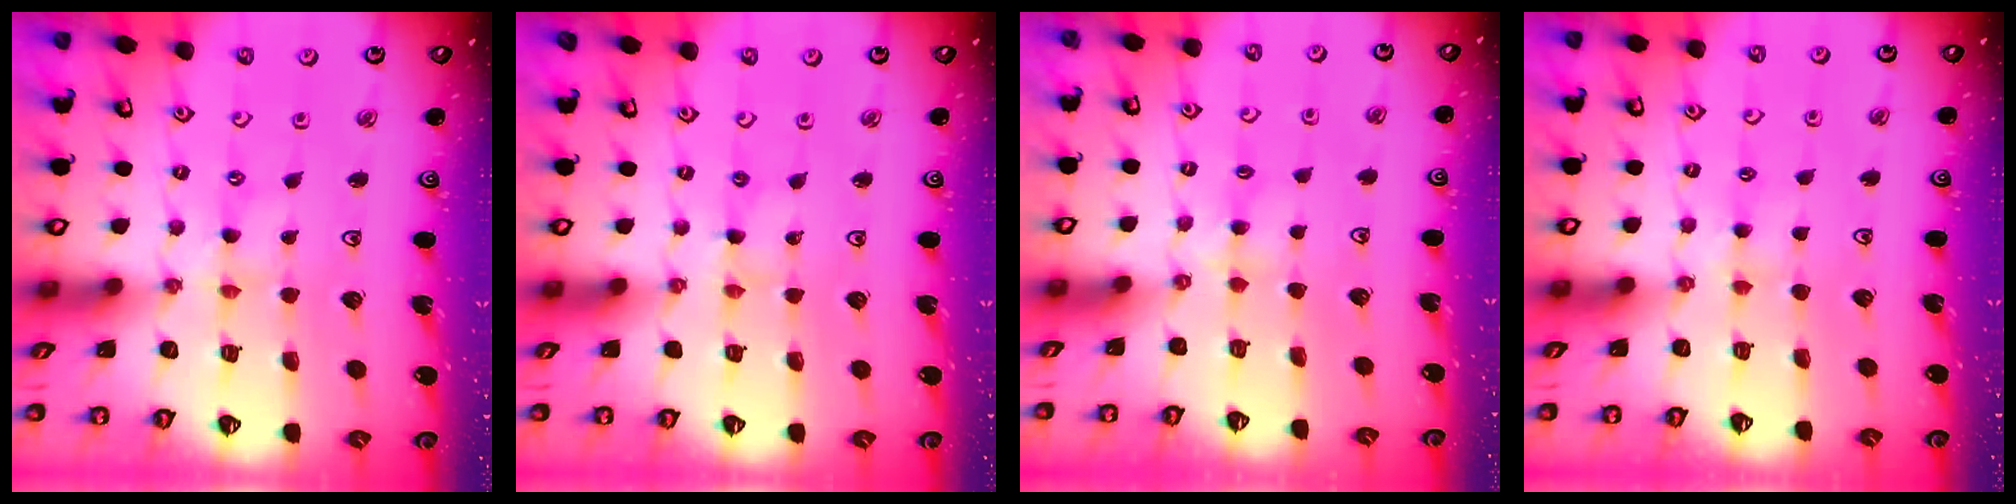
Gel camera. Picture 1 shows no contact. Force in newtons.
{"total": 0.0}
{"total": 2.4, "press": 2.4, "slide": 0.4}
{"total": 3.7, "press": 3.7, "slide": 0.7}